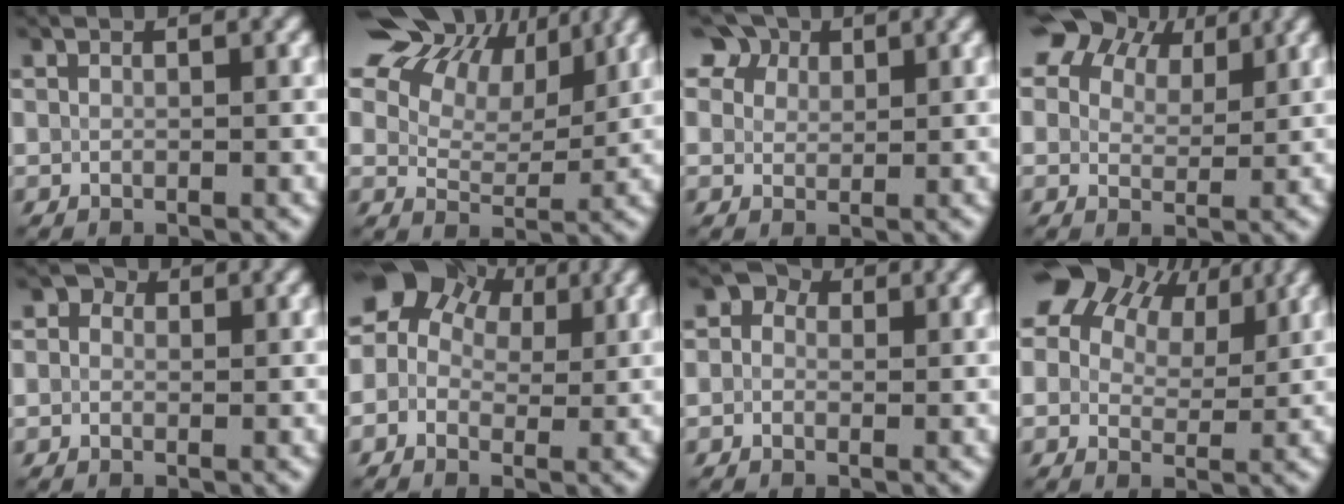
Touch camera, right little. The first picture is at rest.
{"total": 17.4, "force": [9.4, 10.7, 10.0], "torque": [-0.221, 0.043, 0.175]}
{"total": 9.5, "force": [5.0, 6.8, 4.2], "torque": [-0.132, 0.020, 0.081]}
{"total": 13.0, "force": [7.0, 8.4, 7.1], "torque": [-0.175, 0.037, 0.132]}
{"total": 2.5, "force": [1.2, 2.0, 0.9], "torque": [-0.027, 0.016, 0.000]}
{"total": 11.2, "force": [4.7, 8.5, 5.7], "torque": [-0.133, 0.044, 0.045]}
{"total": 2.9, "force": [0.8, 2.6, 0.9], "torque": [-0.026, 0.023, -0.014]}
{"total": 15.9, "force": [8.7, 9.1, 9.8], "torque": [-0.221, 0.055, 0.140]}